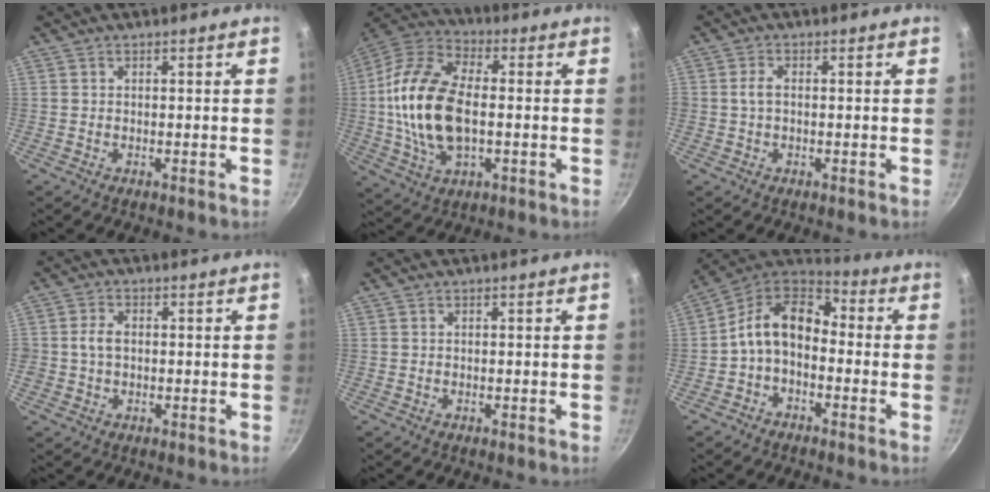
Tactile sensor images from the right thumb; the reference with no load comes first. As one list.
[{"total": 19.1, "force": [-0.7, 10.8, 15.8], "torque": [-0.306, 0.025, -0.025]}, {"total": 2.2, "force": [0.0, 1.4, 1.8], "torque": [-0.035, 0.009, -0.001]}, {"total": 3.5, "force": [0.0, 2.6, 2.3], "torque": [-0.032, 0.009, -0.003]}, {"total": 0.0}, {"total": 12.3, "force": [-1.6, 8.3, 8.9], "torque": [-0.141, 0.053, -0.053]}]